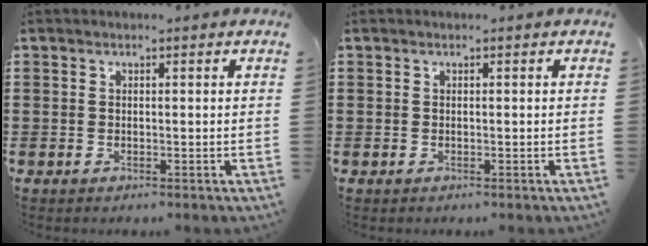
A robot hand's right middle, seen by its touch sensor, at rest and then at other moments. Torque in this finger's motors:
{"motor_torque": [0.04, 0.08, -0.03, -0.01]}